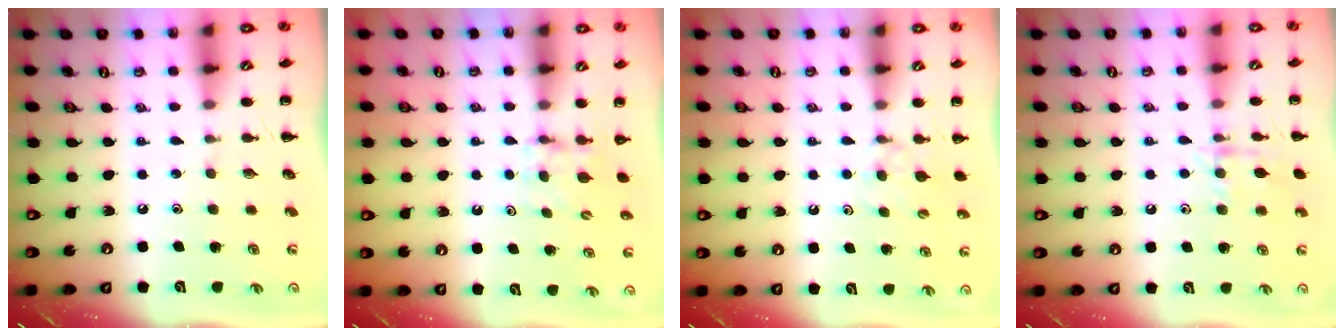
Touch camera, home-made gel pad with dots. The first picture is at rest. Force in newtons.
{"total": 4.0, "press": 3.8, "slide": 1.4}
{"total": 4.9, "press": 4.6, "slide": 1.6}
{"total": 8.5, "press": 8.5, "slide": 0.9}